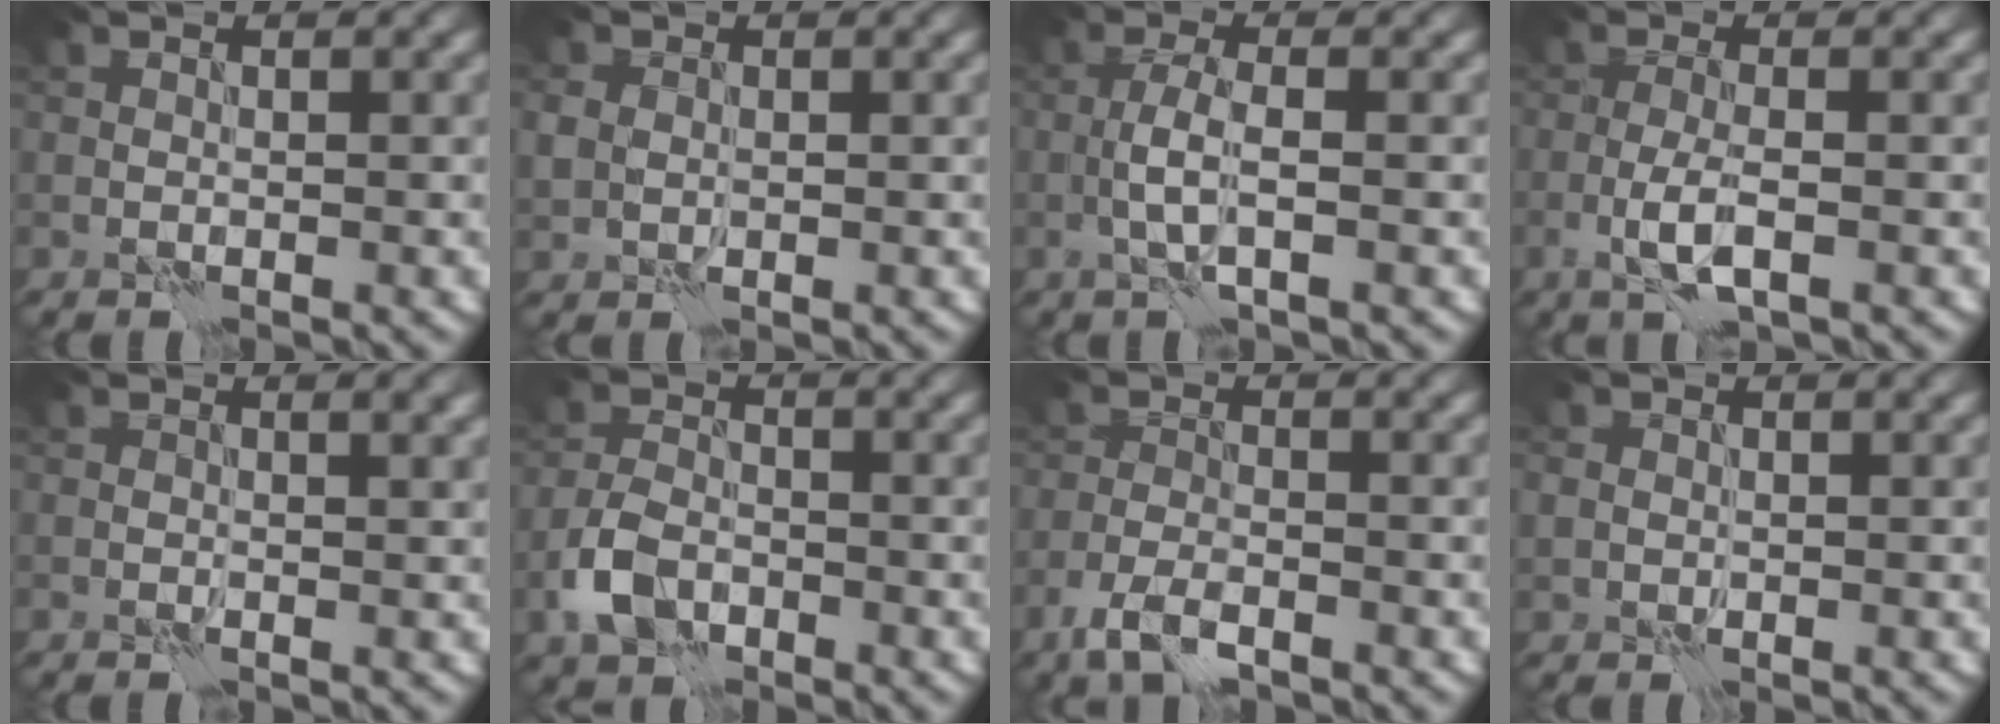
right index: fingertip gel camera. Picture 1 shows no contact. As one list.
[{"total": 2.2, "force": [0.3, 1.8, 1.2], "torque": [-0.028, 0.002, 0.008]}, {"total": 2.9, "force": [-0.6, 0.7, 2.8], "torque": [-0.060, 0.005, -0.015]}, {"total": 3.1, "force": [-1.2, 0.8, 2.8], "torque": [-0.059, 0.002, -0.027]}, {"total": 1.2, "force": [0.4, 0.3, 1.1], "torque": [-0.017, -0.003, 0.004]}, {"total": 4.0, "force": [-2.0, 2.5, 2.4], "torque": [-0.050, 0.002, -0.046]}, {"total": 3.2, "force": [-2.1, 1.1, 2.1], "torque": [-0.047, 0.000, -0.048]}, {"total": 1.3, "force": [0.2, 1.1, 0.6], "torque": [-0.012, 0.001, 0.004]}]